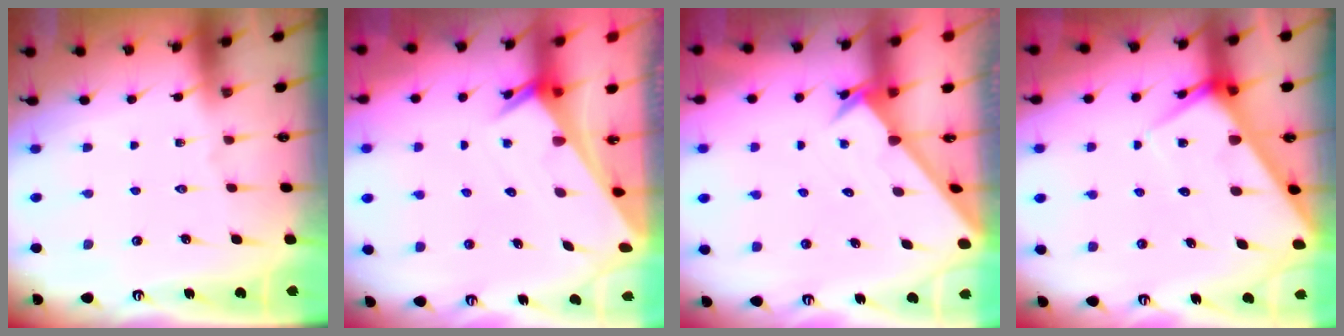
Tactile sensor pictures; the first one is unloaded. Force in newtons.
{"total": 3.0, "press": 2.9, "slide": 0.3}
{"total": 2.0, "press": 2.0, "slide": 0.1}
{"total": 6.8, "press": 6.8, "slide": 0.4}